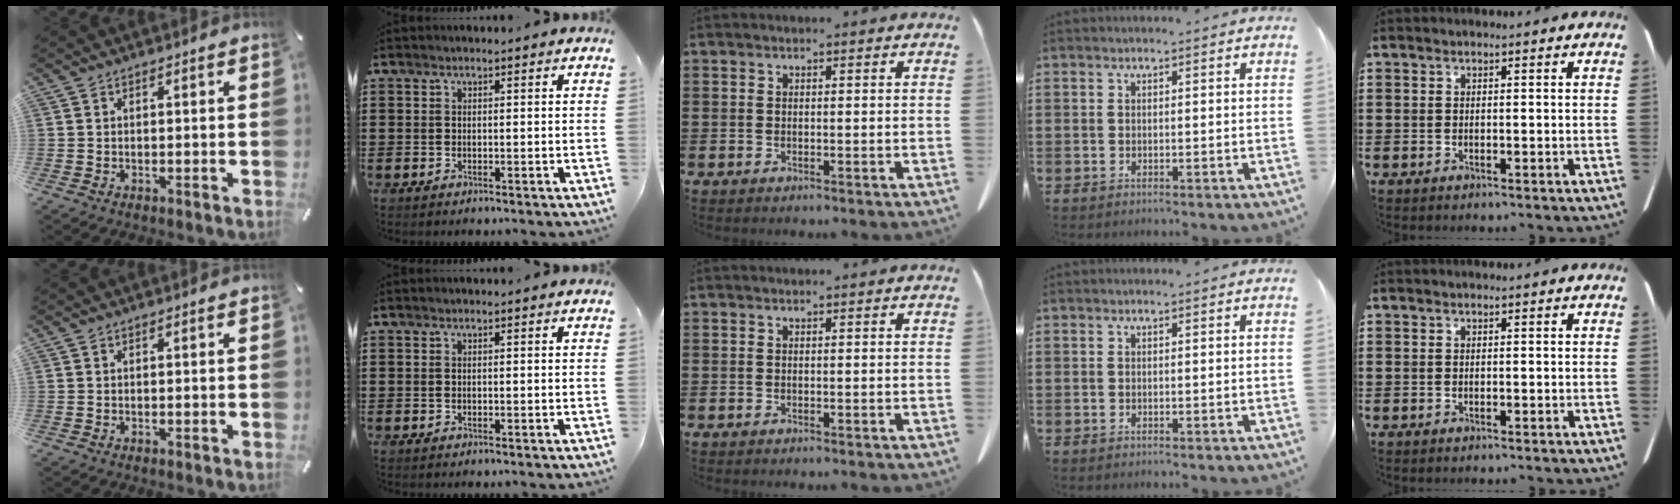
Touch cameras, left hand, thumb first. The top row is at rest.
{}